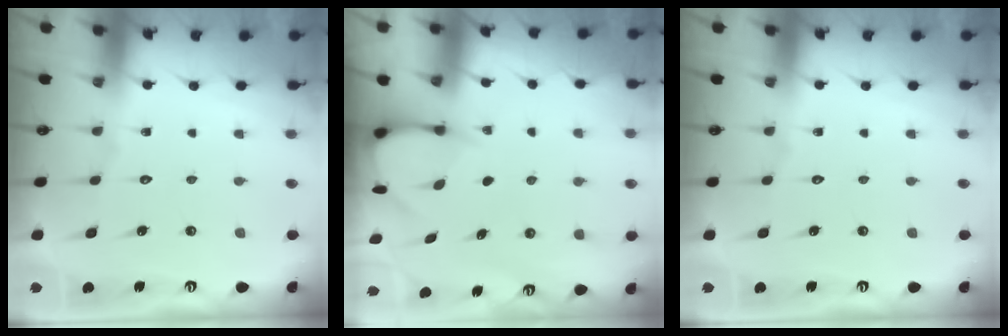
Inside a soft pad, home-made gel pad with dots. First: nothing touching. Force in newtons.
{"total": 3.7, "press": 3.7, "slide": 0.3}
{"total": 0.0}